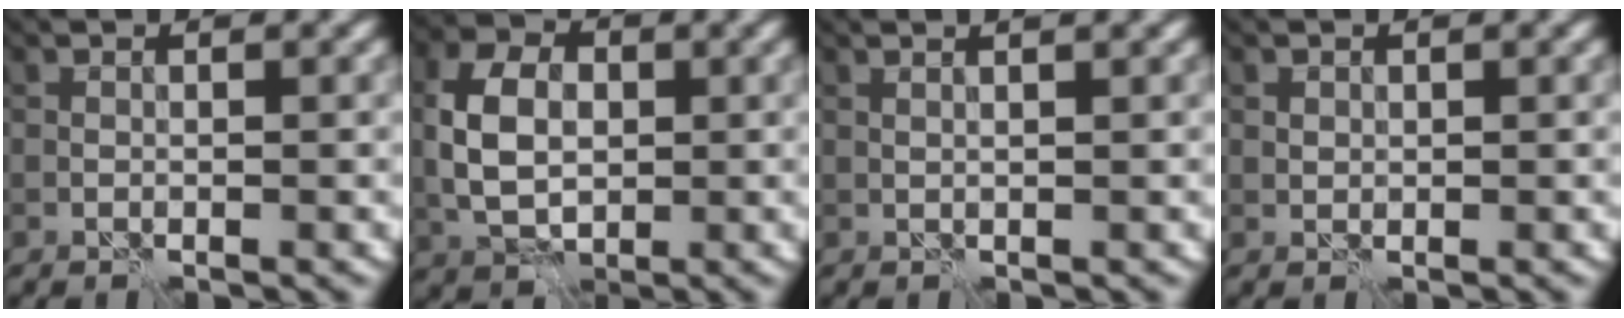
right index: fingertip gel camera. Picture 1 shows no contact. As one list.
[{"total": 6.4, "force": [0.0, 4.3, 4.7], "torque": [-0.097, 0.006, -0.007]}, {"total": 3.4, "force": [2.0, 1.4, 2.4], "torque": [-0.014, 0.022, -0.001]}, {"total": 0.6, "force": [0.2, 0.5, 0.2], "torque": [-0.002, -0.002, 0.006]}]